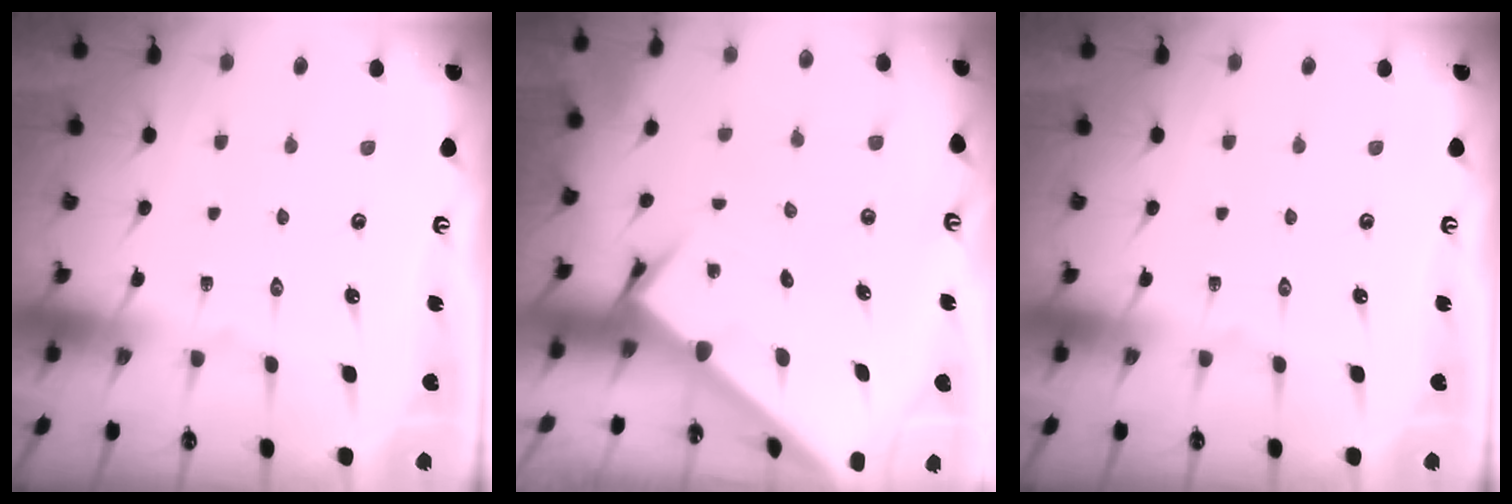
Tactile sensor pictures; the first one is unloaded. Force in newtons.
{"total": 2.5, "press": 2.5, "slide": 0.3}
{"total": 0.0}